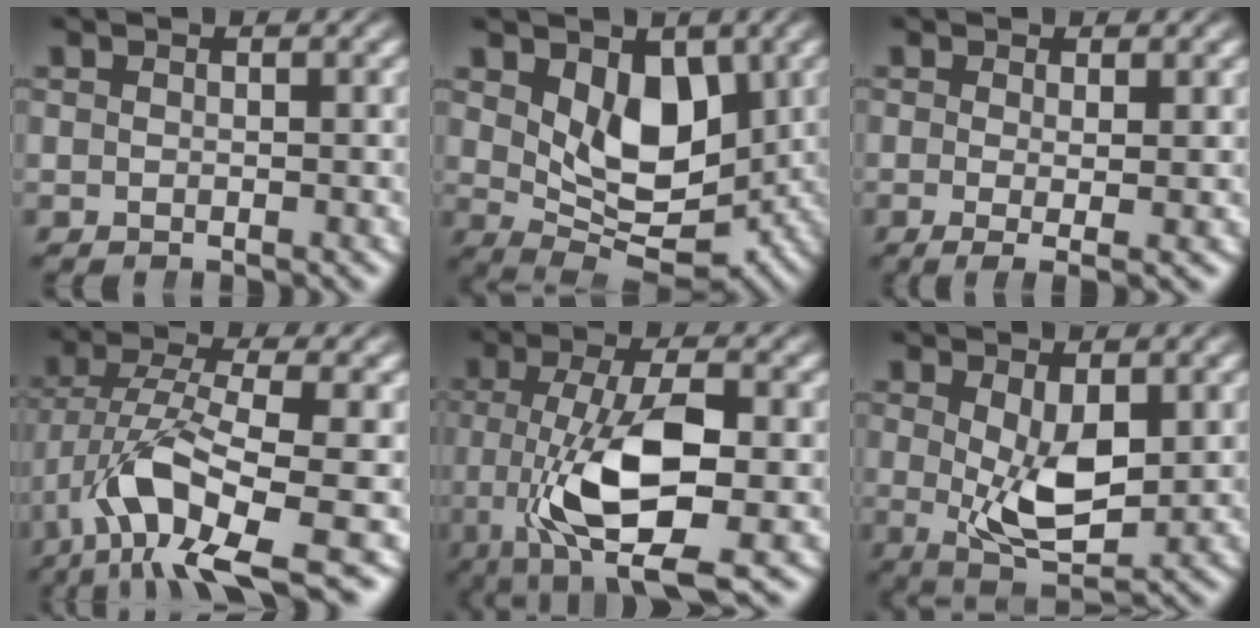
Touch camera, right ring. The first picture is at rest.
{"total": 7.7, "force": [0.9, 4.6, 6.2], "torque": [-0.109, -0.036, 0.028]}
{"total": 2.9, "force": [-1.4, 0.7, 2.4], "torque": [-0.054, -0.023, -0.014]}
{"total": 8.5, "force": [-3.0, 3.3, 7.3], "torque": [-0.153, -0.037, -0.028]}
{"total": 8.8, "force": [-1.4, 3.6, 8.0], "torque": [-0.160, -0.031, -0.008]}
{"total": 5.9, "force": [-0.2, 3.0, 5.1], "torque": [-0.090, -0.027, 0.008]}